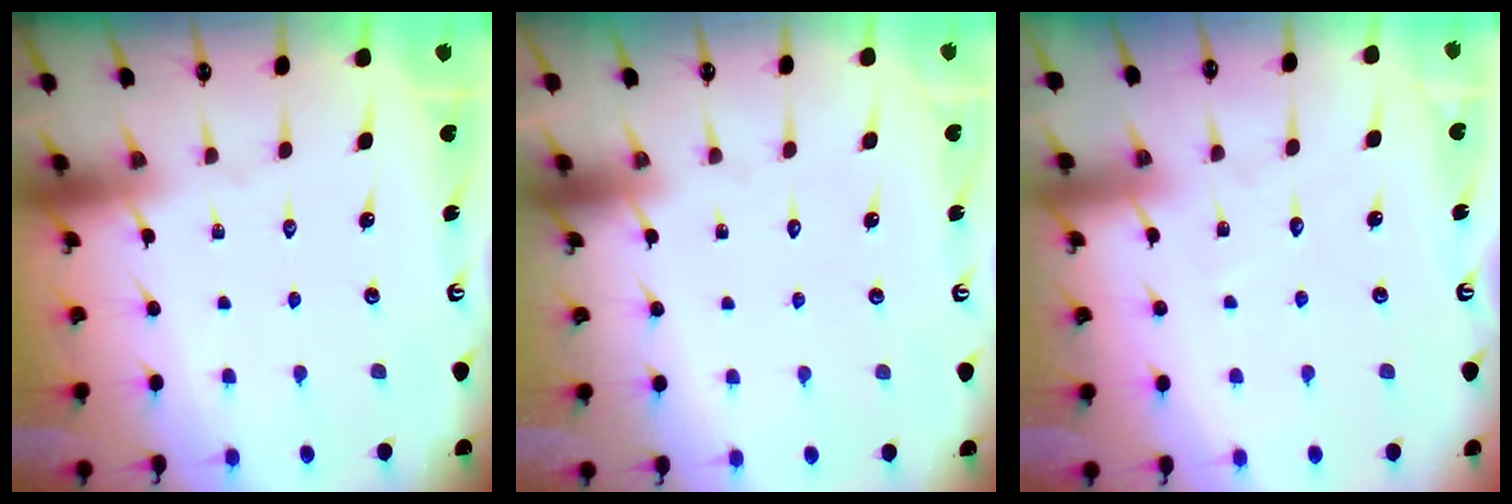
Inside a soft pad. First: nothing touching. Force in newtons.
{"total": 1.7, "press": 1.7, "slide": 0.1}
{"total": 3.0, "press": 2.9, "slide": 0.4}